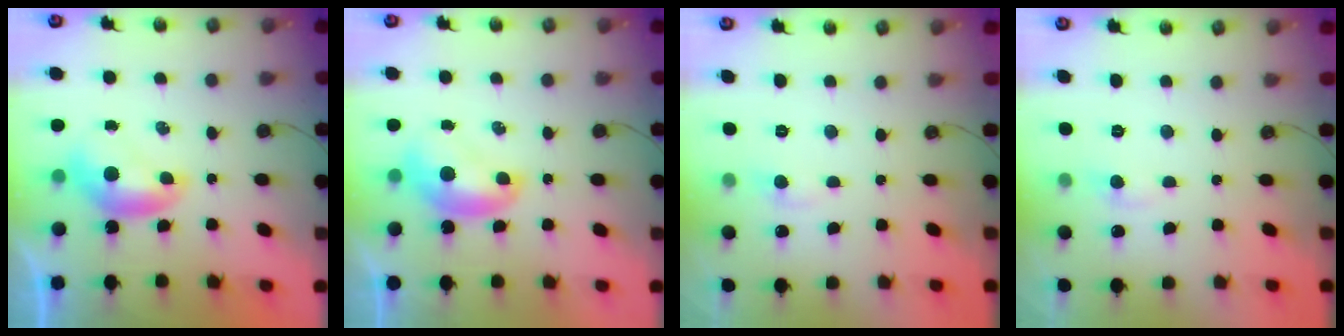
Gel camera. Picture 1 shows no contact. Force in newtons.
{"total": 1.8, "press": 1.8, "slide": 0.3}
{"total": 1.1, "press": 0.8, "slide": 0.7}
{"total": 1.1, "press": 0.8, "slide": 0.7}